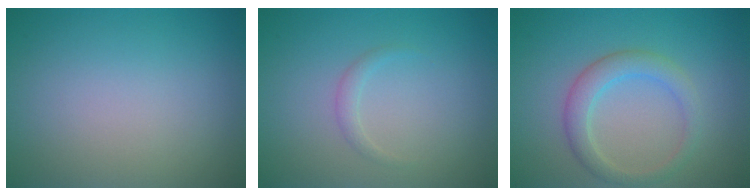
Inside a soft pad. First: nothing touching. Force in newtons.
{"total": 0.8, "press": 0.8, "slide": 0.0}
{"total": 2.9, "press": 2.9, "slide": 0.2}